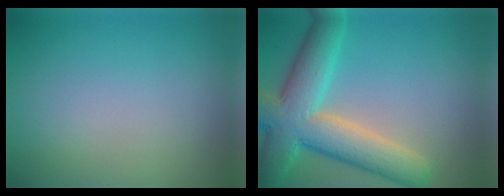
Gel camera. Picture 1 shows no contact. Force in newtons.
{"total": 9.5, "press": 9.5, "slide": 0.7}